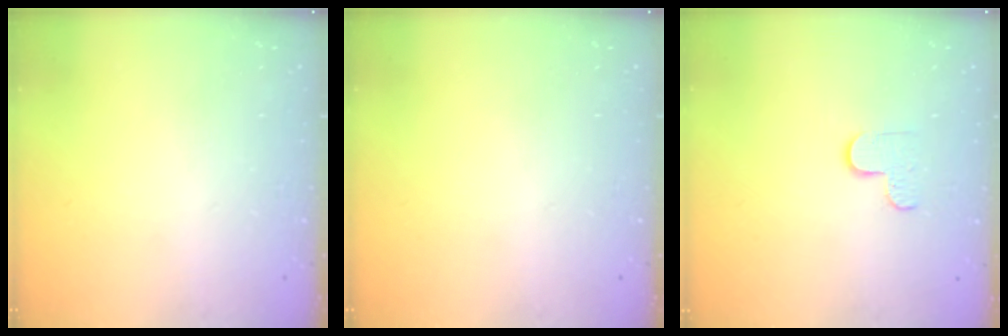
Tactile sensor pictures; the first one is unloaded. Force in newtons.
{"total": 0.0}
{"total": 3.7, "press": 3.7, "slide": 0.3}